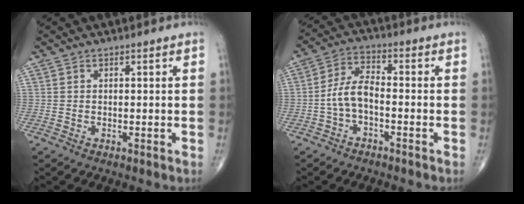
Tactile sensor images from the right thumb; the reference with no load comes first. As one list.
[{"total": 6.3, "force": [-1.8, 3.1, 5.1], "torque": [-0.102, 0.028, -0.042]}]